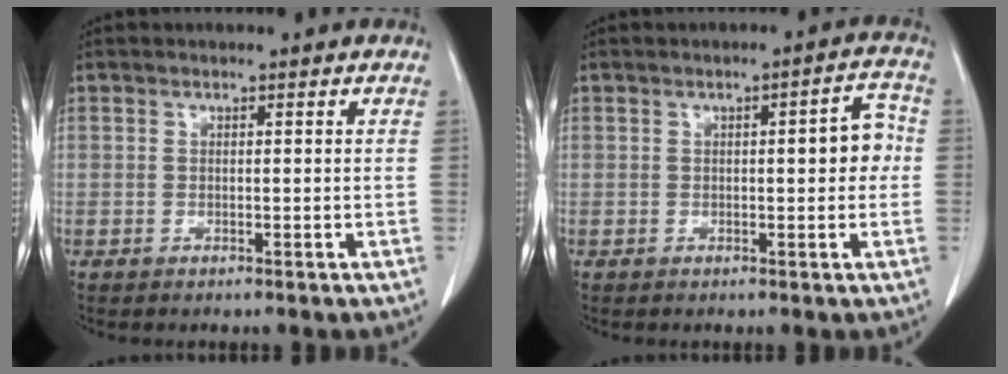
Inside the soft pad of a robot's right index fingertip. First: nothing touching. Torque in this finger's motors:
{"motor_torque": [0.53, -0.07, 0.31, 0.06]}